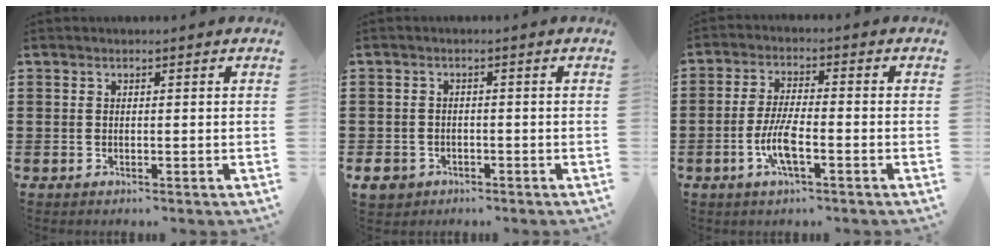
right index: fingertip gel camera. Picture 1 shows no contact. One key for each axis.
{"total": 2.3, "fx": -1.6, "fy": 1.5, "fz": 0.6, "tx": -0.017, "ty": 0.002, "tz": -0.034}
{"total": 6.1, "fx": -2.3, "fy": 1.5, "fz": 5.4, "tx": -0.124, "ty": -0.010, "tz": -0.050}